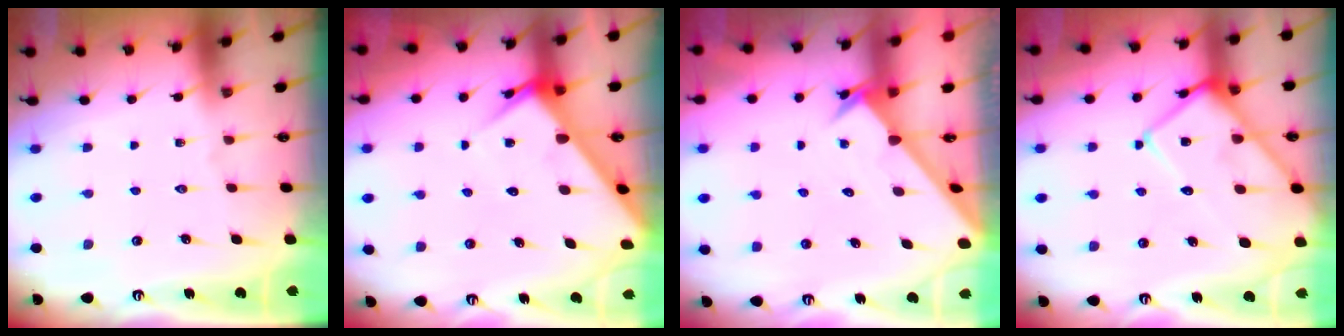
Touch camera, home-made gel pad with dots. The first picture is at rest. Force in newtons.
{"total": 6.4, "press": 6.3, "slide": 0.5}
{"total": 2.5, "press": 2.5, "slide": 0.2}
{"total": 13.5, "press": 13.4, "slide": 1.3}